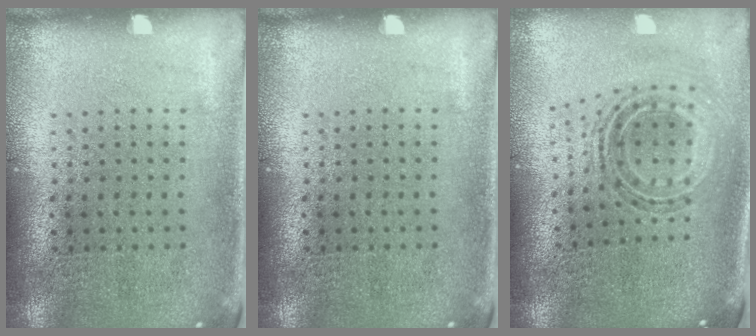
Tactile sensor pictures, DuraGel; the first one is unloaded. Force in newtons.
{"total": 0.0}
{"total": 0.9, "press": 0.8, "slide": 0.4}